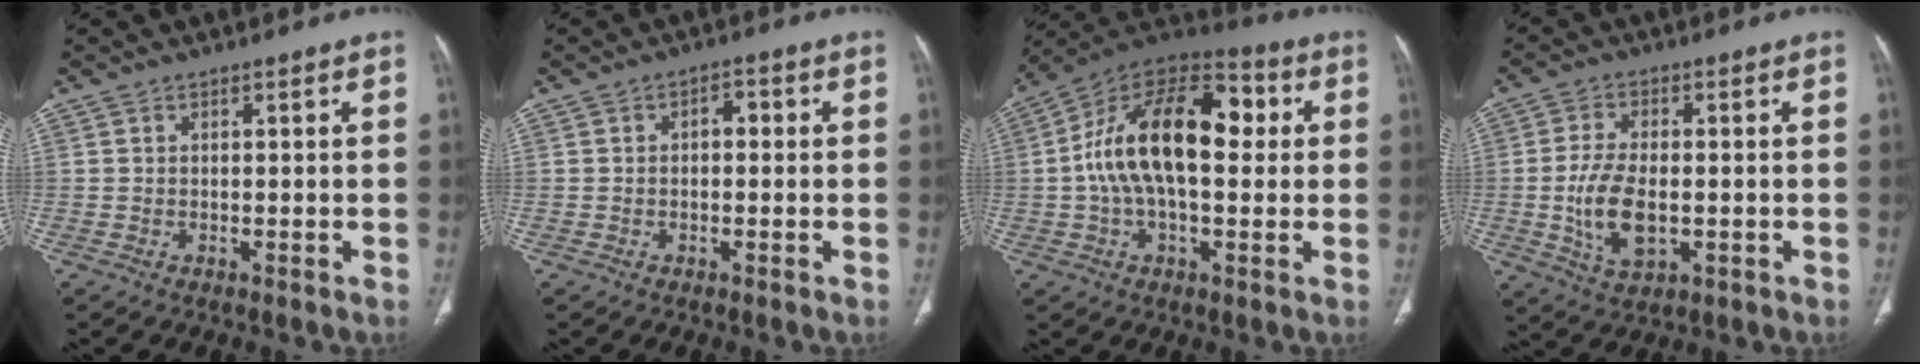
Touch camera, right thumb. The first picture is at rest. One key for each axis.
{"total": 2.4, "fx": 0.1, "fy": 1.5, "fz": 2.0, "tx": -0.021, "ty": 0.009, "tz": -0.005}
{"total": 20.9, "fx": 2.3, "fy": 11.2, "fz": 17.5, "tx": -0.287, "ty": 0.040, "tz": 0.028}
{"total": 9.7, "fx": -1.4, "fy": 5.1, "fz": 8.1, "tx": -0.158, "ty": -0.003, "tz": -0.020}